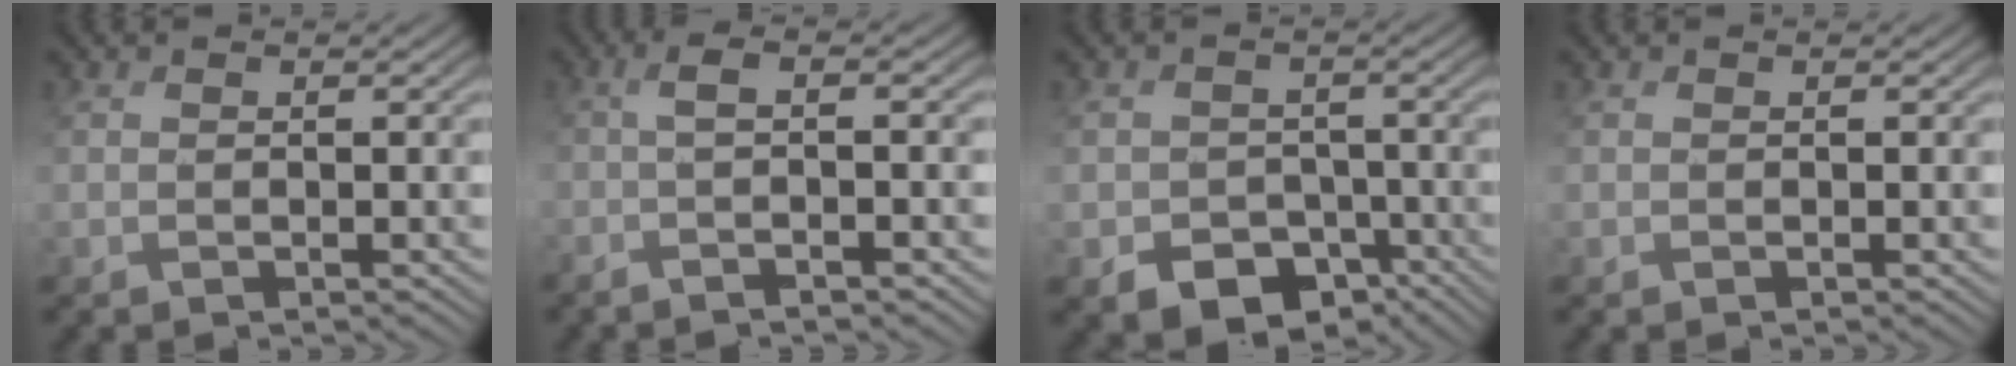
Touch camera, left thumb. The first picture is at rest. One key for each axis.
{"total": 4.2, "fx": -1.1, "fy": 0.9, "fz": 3.9, "tx": -0.063, "ty": 0.000, "tz": -0.035}
{"total": 7.3, "fx": -4.0, "fy": 5.4, "fz": 2.8, "tx": -0.049, "ty": -0.022, "tz": -0.056}
{"total": 0.0}